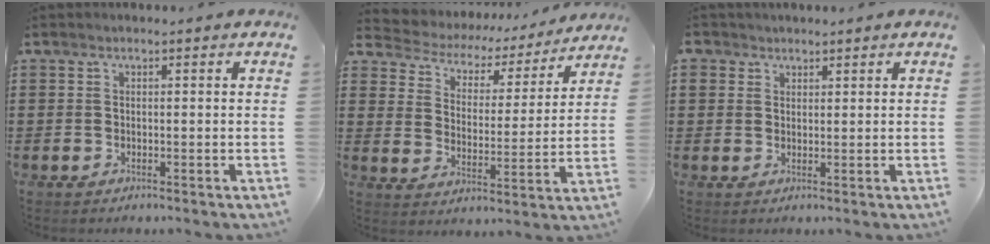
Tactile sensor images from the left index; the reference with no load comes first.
{"total": 3.7, "force": [3.3, 1.6, 0.6], "torque": [-0.037, -0.026, 0.047]}
{"total": 1.9, "force": [1.4, 1.3, -0.1], "torque": [-0.006, 0.007, 0.026]}